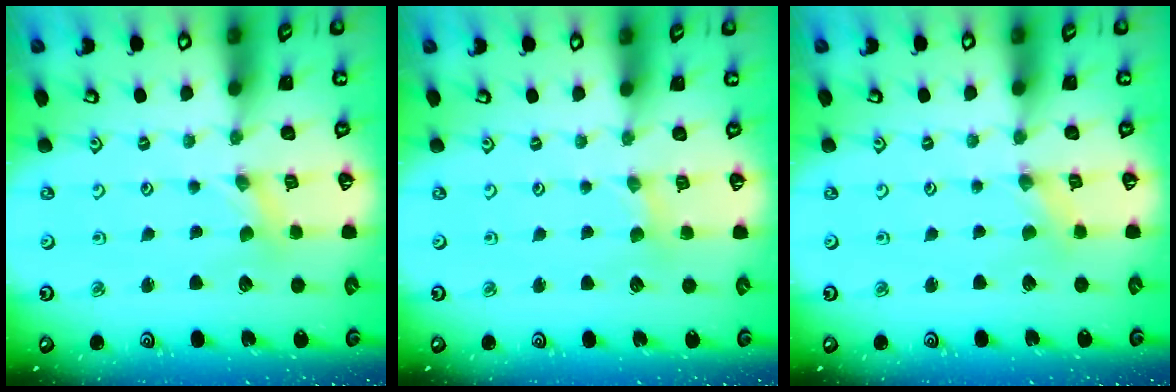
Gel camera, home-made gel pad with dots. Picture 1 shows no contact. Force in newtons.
{"total": 1.7, "press": 1.7, "slide": 0.3}
{"total": 0.0}